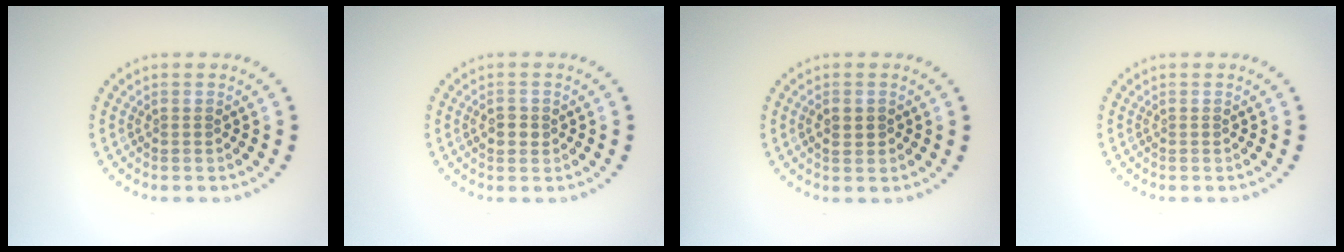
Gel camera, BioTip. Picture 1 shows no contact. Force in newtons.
{"total": 1.4, "press": 1.3, "slide": 0.2}
{"total": 1.2, "press": 1.1, "slide": 0.1}
{"total": 0.0}